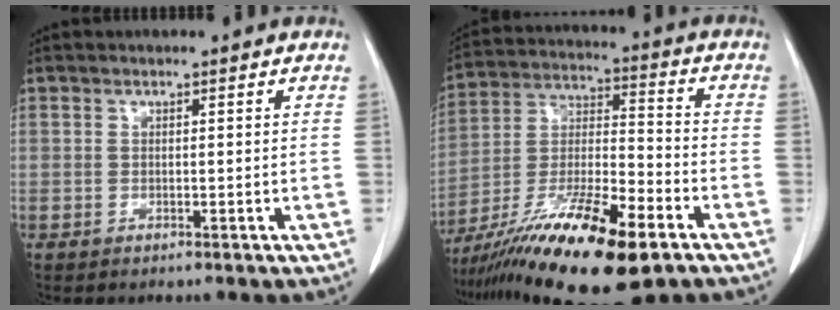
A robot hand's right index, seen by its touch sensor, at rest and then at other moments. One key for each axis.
{"total": 20.3, "fx": -12.6, "fy": 3.1, "fz": 15.6, "tx": -0.289, "ty": -0.032, "tz": -0.221}